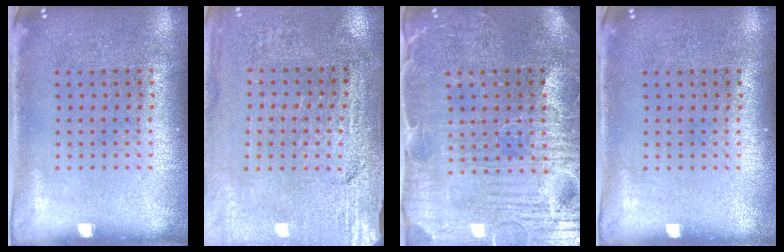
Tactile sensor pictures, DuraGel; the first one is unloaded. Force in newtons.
{"total": 3.1, "press": 3.0, "slide": 0.3}
{"total": 4.0, "press": 3.9, "slide": 1.0}
{"total": 0.0}